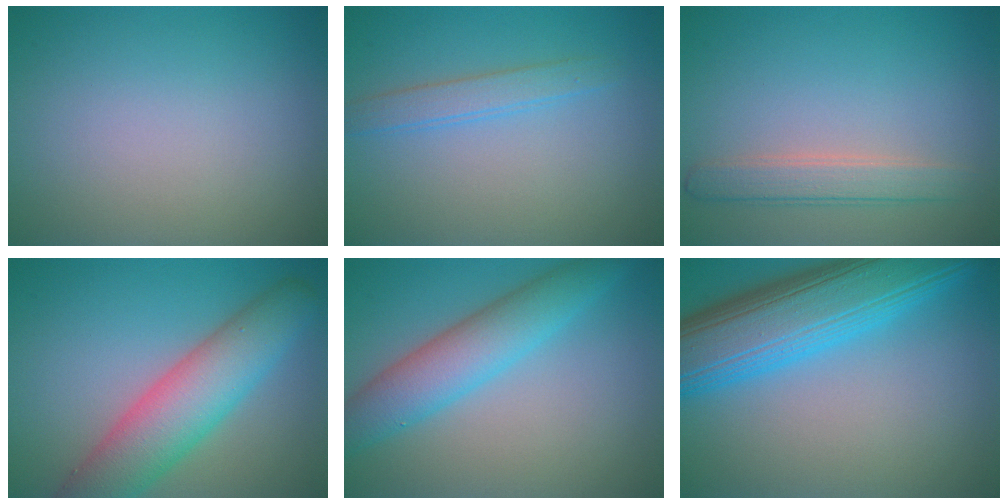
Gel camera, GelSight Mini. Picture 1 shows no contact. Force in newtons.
{"total": 2.0, "press": 2.0, "slide": 0.2}
{"total": 2.6, "press": 2.6, "slide": 0.1}
{"total": 7.8, "press": 7.8, "slide": 0.5}
{"total": 5.6, "press": 5.6, "slide": 0.2}
{"total": 10.6, "press": 10.6, "slide": 0.2}